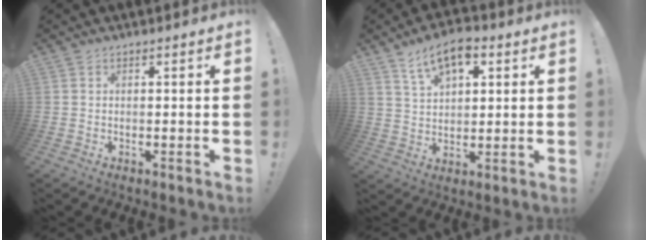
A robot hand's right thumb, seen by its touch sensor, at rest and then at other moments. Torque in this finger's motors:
{"motor_torque": [0.09, 0.12, 0.43, 0.42, 0.09]}